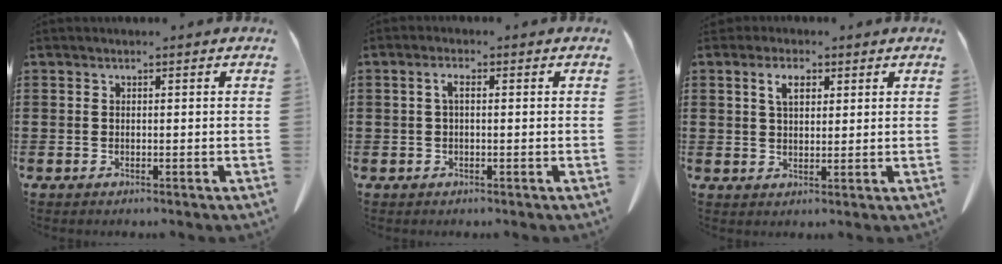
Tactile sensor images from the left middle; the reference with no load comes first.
{"total": 2.0, "force": [0.1, 0.6, 1.9], "torque": [-0.038, 0.003, 0.001]}
{"total": 3.8, "force": [1.9, 2.1, 2.6], "torque": [-0.051, 0.006, 0.031]}